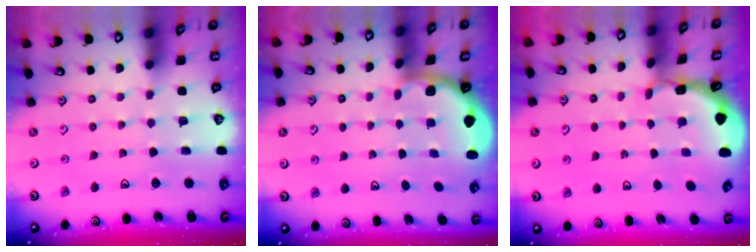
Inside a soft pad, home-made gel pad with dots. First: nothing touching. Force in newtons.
{"total": 1.7, "press": 1.7, "slide": 0.3}
{"total": 1.4, "press": 1.4, "slide": 0.1}